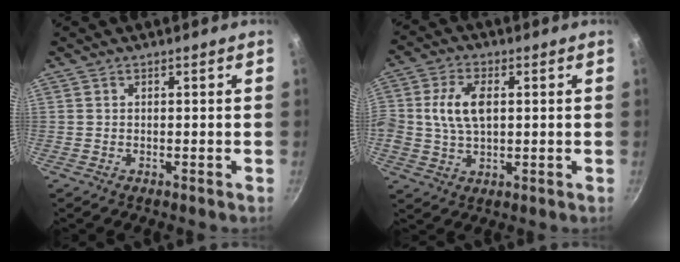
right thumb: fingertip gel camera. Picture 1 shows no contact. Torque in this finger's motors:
{"motor_torque": [-0.54, 0.96, 0.06, -0.02, 0.08]}